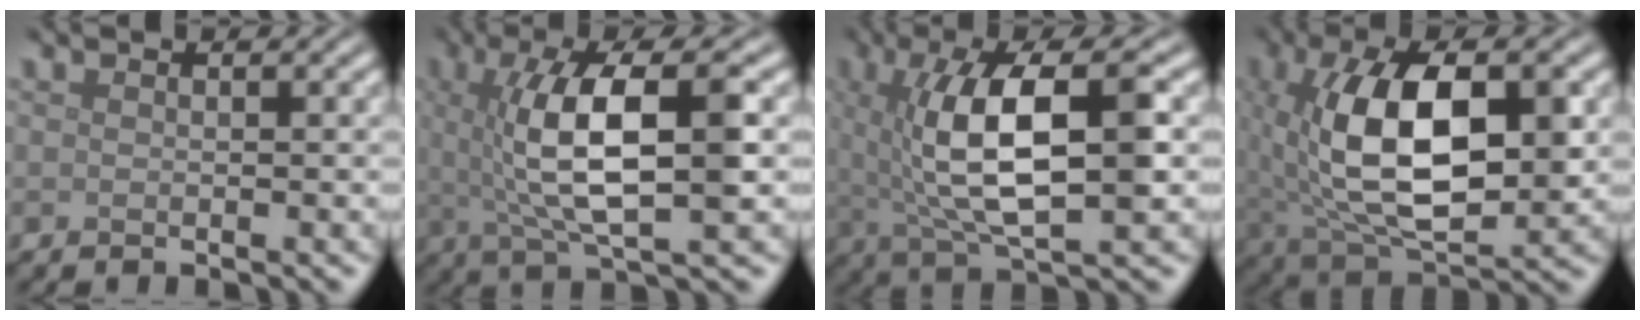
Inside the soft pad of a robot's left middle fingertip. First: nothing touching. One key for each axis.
{"total": 8.8, "fx": 0.8, "fy": 2.7, "fz": 8.4, "tx": -0.149, "ty": 0.003, "tz": 0.015}
{"total": 9.8, "fx": 0.8, "fy": 3.4, "fz": 9.1, "tx": -0.159, "ty": 0.007, "tz": 0.014}
{"total": 11.7, "fx": 1.1, "fy": 5.9, "fz": 10.1, "tx": -0.175, "ty": -0.004, "tz": 0.026}